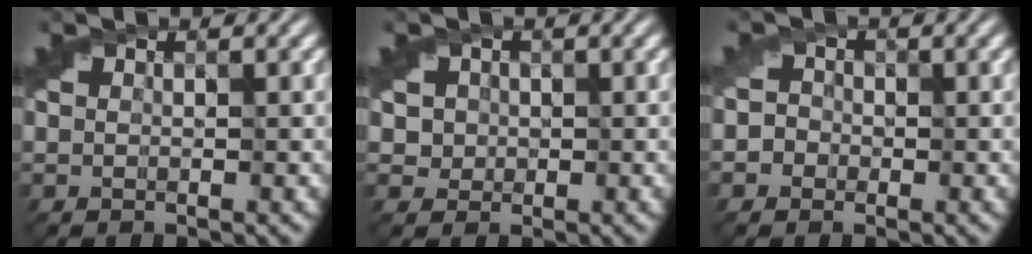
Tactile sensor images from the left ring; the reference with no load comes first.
{"total": 3.6, "force": [0.8, 3.1, 1.7], "torque": [-0.044, 0.005, 0.021]}
{"total": 2.8, "force": [-0.1, 2.6, 1.0], "torque": [0.009, 0.013, -0.026]}